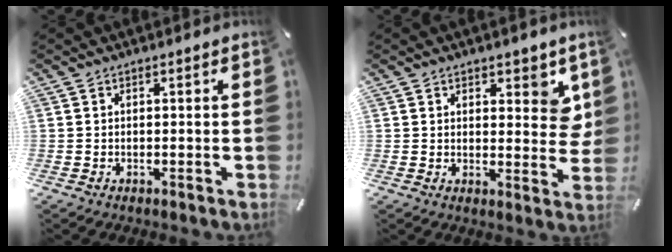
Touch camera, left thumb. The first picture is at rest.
{"total": 6.0, "force": [3.3, 3.6, 3.4], "torque": [-0.019, -0.023, 0.050]}